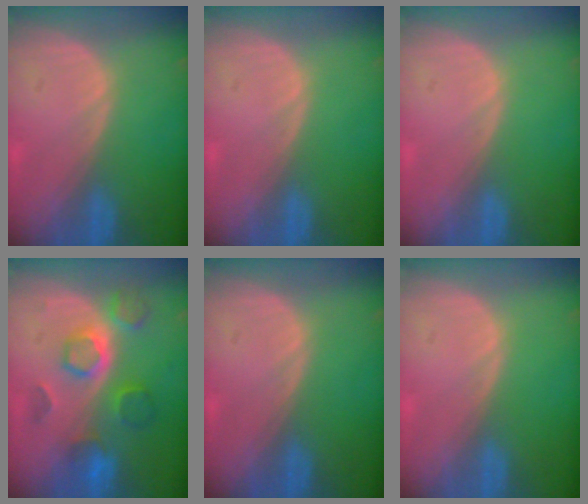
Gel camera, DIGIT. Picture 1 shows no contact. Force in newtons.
{"total": 0.0}
{"total": 0.0}
{"total": 8.6, "press": 7.7, "slide": 3.7}
{"total": 0.0}
{"total": 0.0}